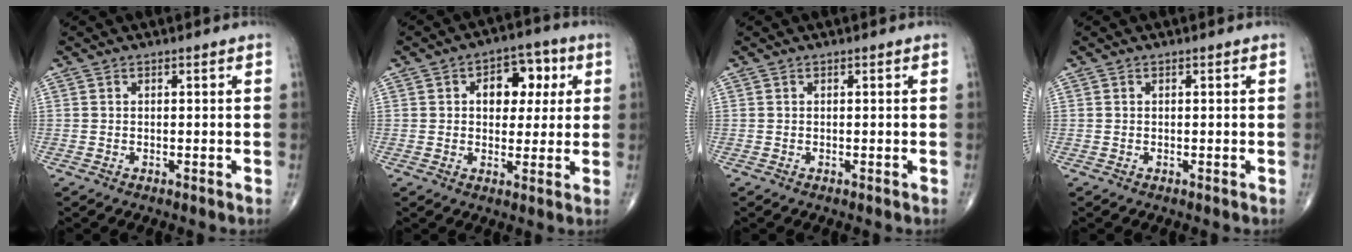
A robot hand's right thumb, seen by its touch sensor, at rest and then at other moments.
{"total": 9.4, "force": [2.4, 6.2, 6.6], "torque": [-0.045, 0.007, 0.031]}
{"total": 0.0}
{"total": 0.0}